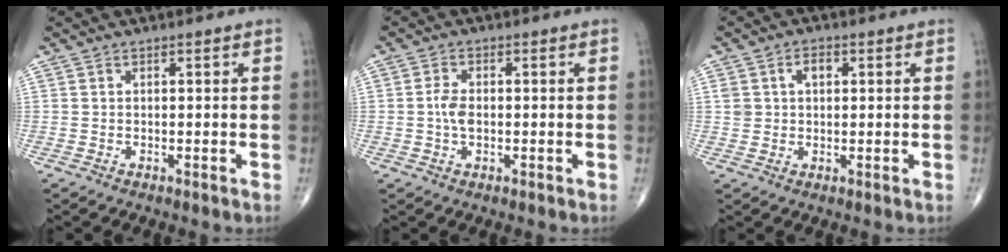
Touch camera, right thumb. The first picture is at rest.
{"total": 3.4, "force": [-0.3, 2.0, 2.8], "torque": [-0.057, 0.006, -0.009]}
{"total": 4.1, "force": [1.2, 3.0, 2.6], "torque": [-0.032, 0.004, 0.023]}